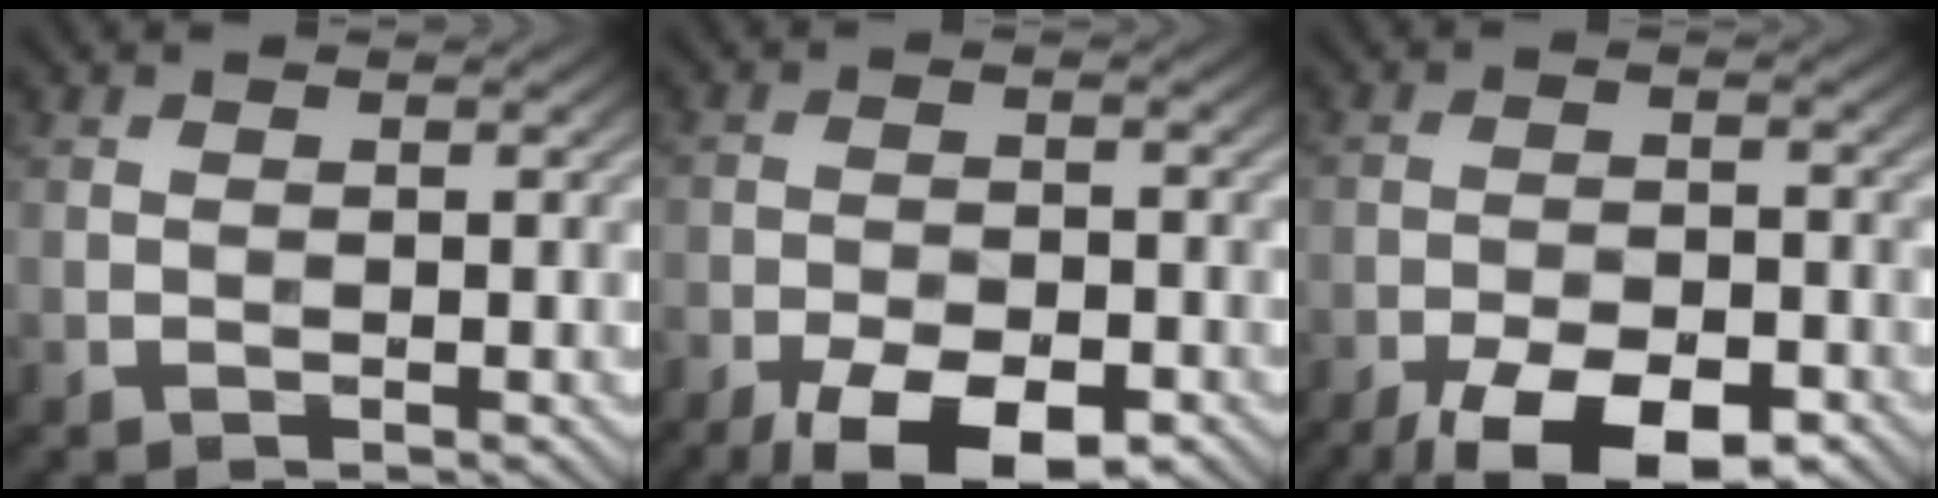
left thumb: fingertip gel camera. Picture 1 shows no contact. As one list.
[{"total": 11.5, "force": [-8.3, 4.3, 6.7], "torque": [-0.114, -0.021, -0.129]}, {"total": 12.6, "force": [-9.1, 4.4, 7.5], "torque": [-0.130, -0.023, -0.139]}]